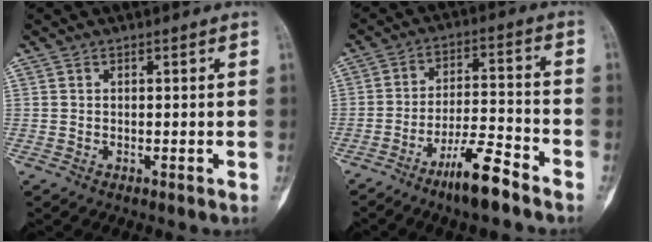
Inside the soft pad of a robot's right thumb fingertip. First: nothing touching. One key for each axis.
{"total": 9.7, "fx": -6.9, "fy": 1.8, "fz": 6.6, "tx": -0.119, "ty": 0.053, "tz": -0.122}